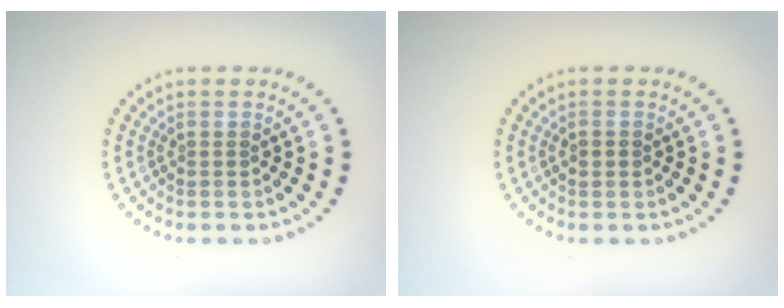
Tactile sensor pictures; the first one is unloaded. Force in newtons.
{"total": 1.0, "press": 1.0, "slide": 0.1}